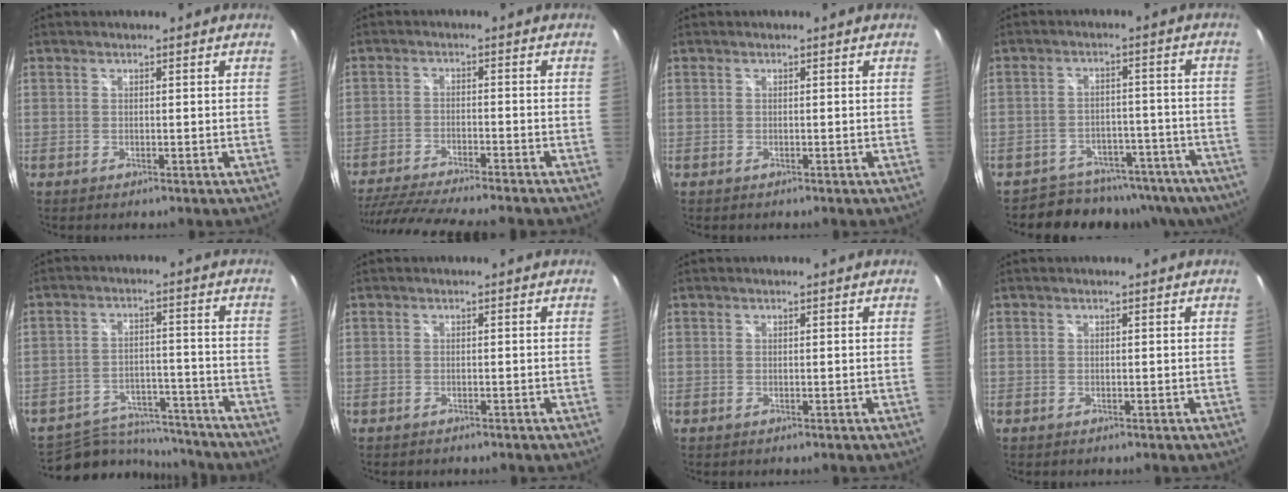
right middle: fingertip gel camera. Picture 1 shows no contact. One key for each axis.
{"total": 16.6, "fx": -14.6, "fy": 1.7, "fz": 7.7, "tx": -0.158, "ty": -0.028, "tz": -0.231}
{"total": 0.0}
{"total": 14.3, "fx": -11.8, "fy": 6.7, "fz": 4.6, "tx": -0.071, "ty": 0.012, "tz": -0.142}
{"total": 13.7, "fx": -12.5, "fy": 4.7, "fz": 3.3, "tx": -0.077, "ty": 0.009, "tz": -0.174}
{"total": 1.0, "fx": -0.9, "fy": 0.5, "fz": 0.2, "tx": -0.009, "ty": -0.002, "tz": -0.012}
{"total": 0.0}
{"total": 0.0}